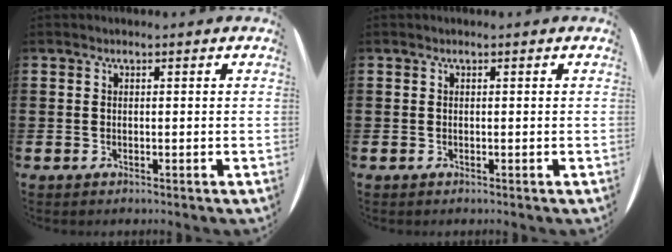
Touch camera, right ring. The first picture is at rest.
{"total": 0.0}